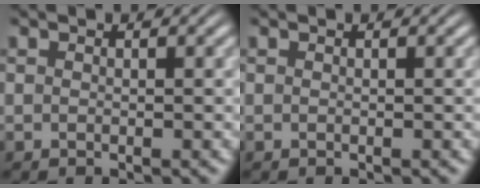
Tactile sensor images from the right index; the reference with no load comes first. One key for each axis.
{"total": 0.0}